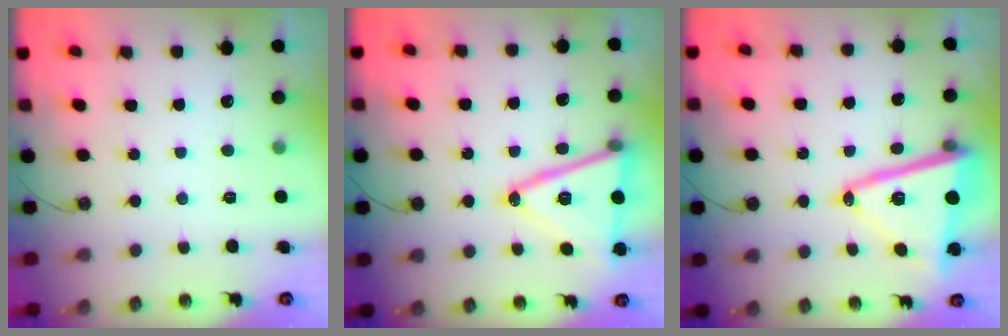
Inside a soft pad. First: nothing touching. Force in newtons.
{"total": 19.0, "press": 18.6, "slide": 3.5}
{"total": 17.0, "press": 16.9, "slide": 2.0}